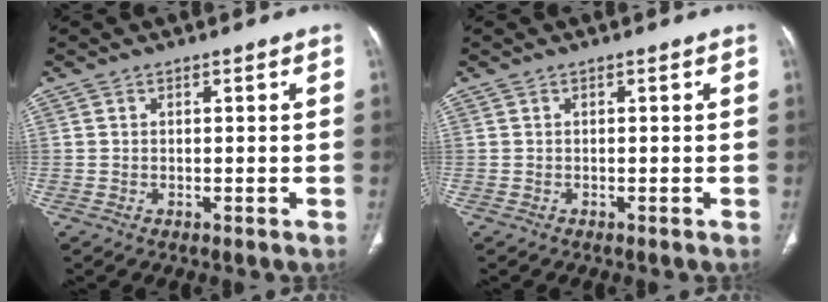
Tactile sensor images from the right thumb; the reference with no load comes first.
{"total": 0.0}